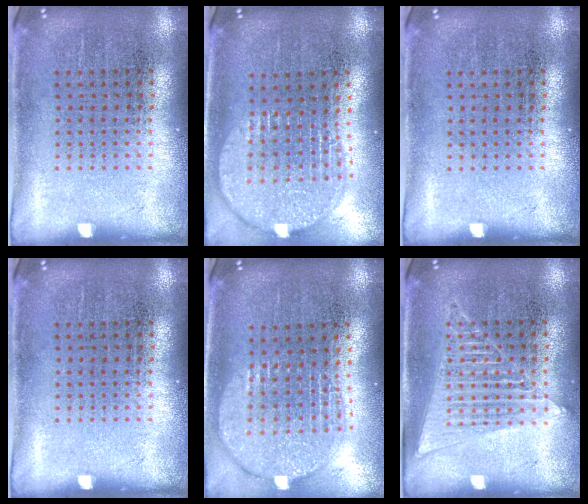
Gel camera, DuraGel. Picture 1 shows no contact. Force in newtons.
{"total": 2.0, "press": 1.7, "slide": 1.1}
{"total": 0.0}
{"total": 0.0}
{"total": 1.9, "press": 1.6, "slide": 1.0}
{"total": 1.4, "press": 1.4, "slide": 0.3}